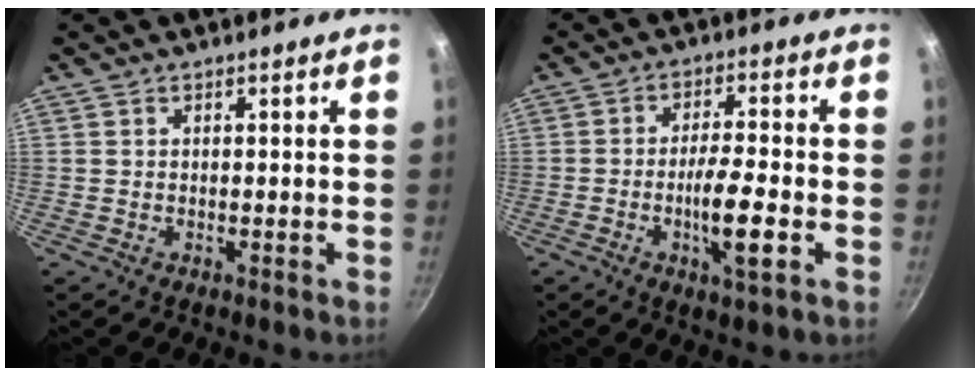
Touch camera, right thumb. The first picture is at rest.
{"total": 8.6, "force": [-2.6, 1.6, 8.0], "torque": [-0.138, 0.013, -0.046]}